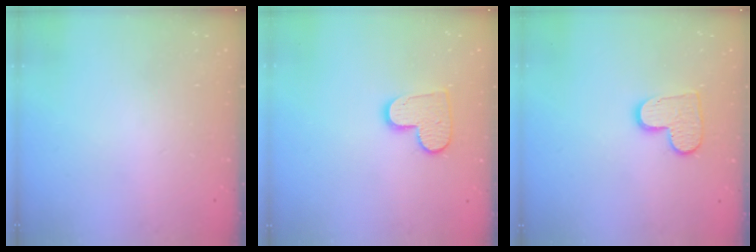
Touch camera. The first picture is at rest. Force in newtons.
{"total": 9.7, "press": 9.7, "slide": 0.5}
{"total": 9.9, "press": 9.9, "slide": 0.3}